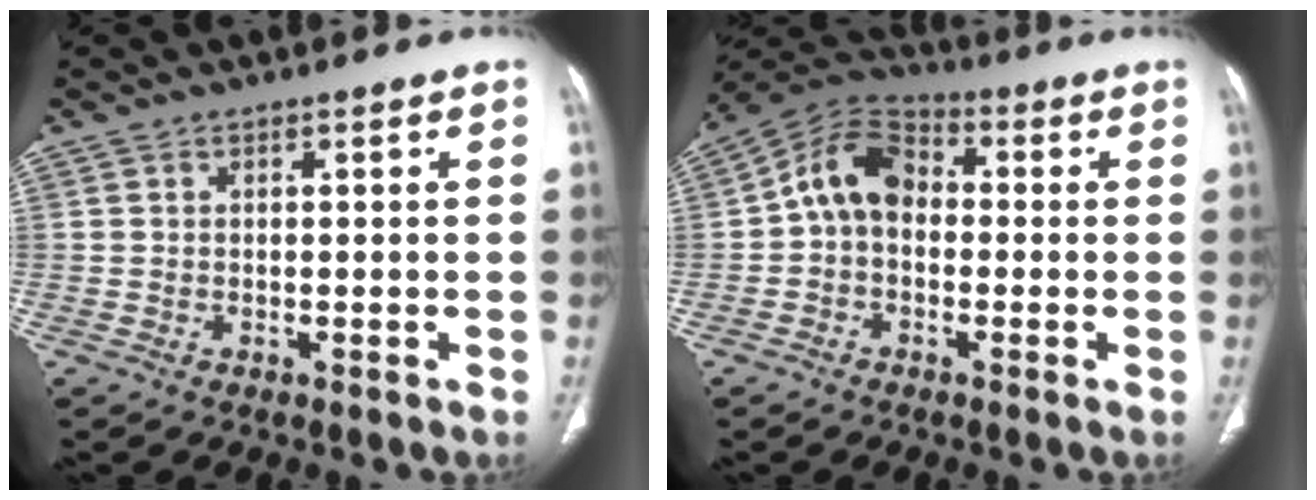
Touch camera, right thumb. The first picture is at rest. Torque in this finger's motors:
{"motor_torque": [-0.25, 0.59, 0.43, 0.25, 0.10]}